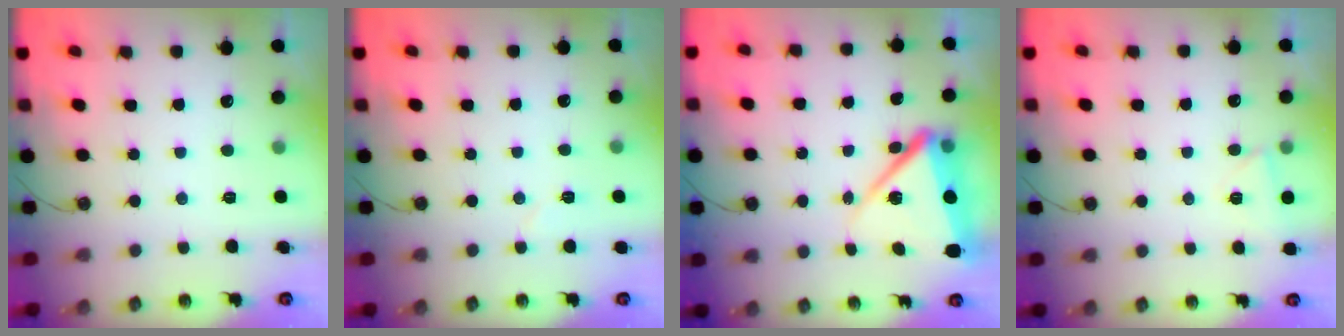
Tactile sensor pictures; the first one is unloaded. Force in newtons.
{"total": 3.9, "press": 3.8, "slide": 1.2}
{"total": 13.0, "press": 10.5, "slide": 7.7}
{"total": 3.1, "press": 2.9, "slide": 1.1}